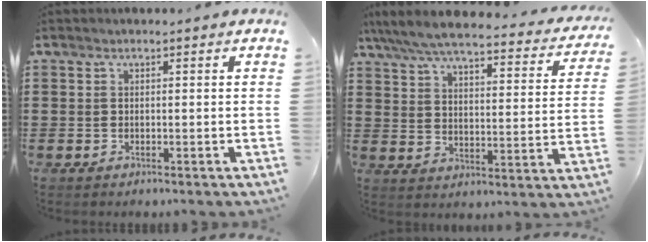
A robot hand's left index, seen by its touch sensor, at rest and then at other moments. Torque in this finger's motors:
{"motor_torque": [1.14, -1.00, 1.05, 0.21]}